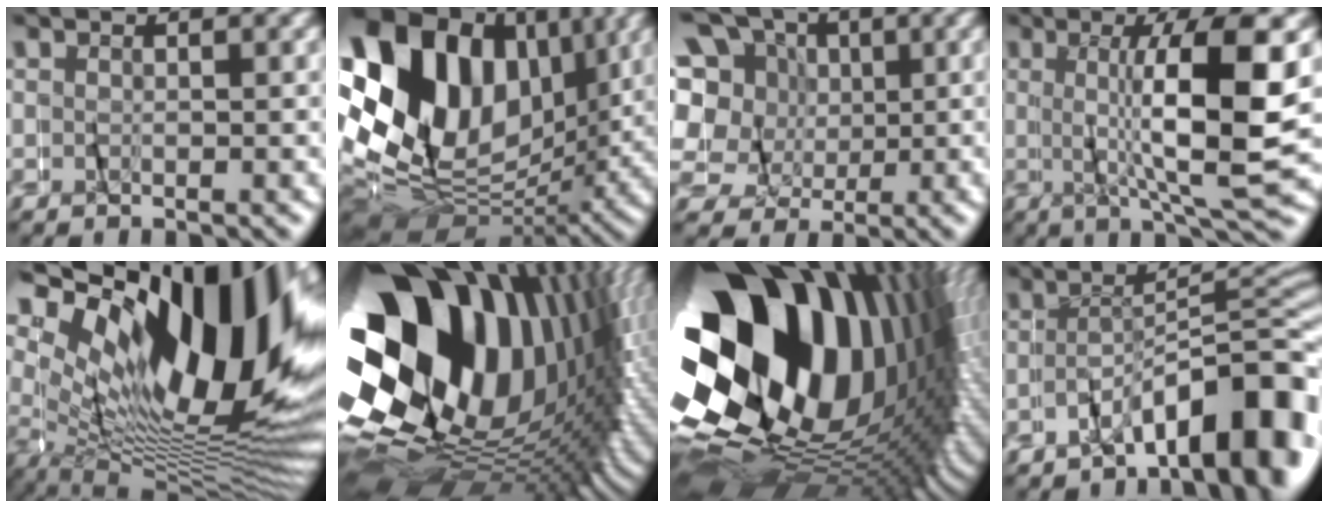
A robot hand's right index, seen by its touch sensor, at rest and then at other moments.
{"total": 23.0, "force": [2.2, 16.9, 15.4], "torque": [-0.274, -0.015, 0.035]}
{"total": 11.0, "force": [1.9, 9.2, 5.7], "torque": [-0.117, 0.003, 0.016]}
{"total": 10.6, "force": [1.4, 1.4, 10.4], "torque": [-0.153, 0.009, 0.025]}
{"total": 21.6, "force": [3.2, 11.7, 17.9], "torque": [-0.231, 0.025, 0.038]}
{"total": 38.9, "force": [-2.0, 24.6, 30.0], "torque": [-0.434, -0.021, -0.021]}
{"total": 43.9, "force": [-1.4, 27.2, 34.4], "torque": [-0.486, -0.023, -0.012]}
{"total": 9.2, "force": [-5.1, 2.8, 7.1], "torque": [-0.082, 0.013, -0.086]}